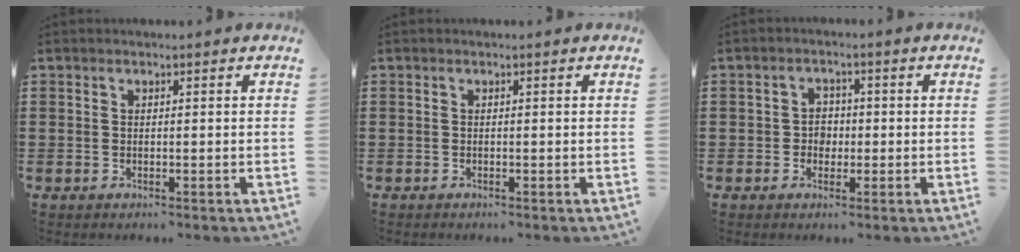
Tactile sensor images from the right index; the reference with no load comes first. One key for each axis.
{"total": 0.0}
{"total": 2.5, "fx": -0.5, "fy": 2.2, "fz": 1.0, "tx": -0.027, "ty": 0.006, "tz": -0.014}